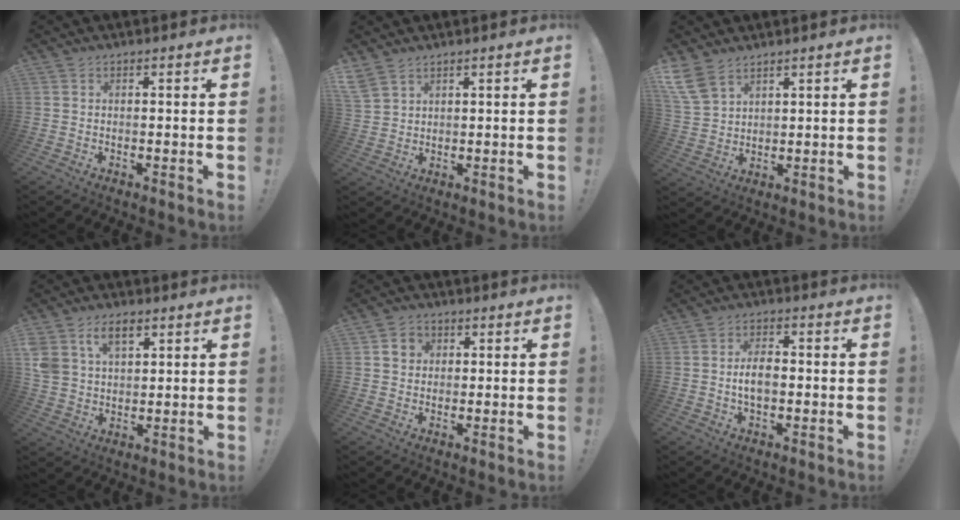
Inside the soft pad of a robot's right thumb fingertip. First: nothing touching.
{"total": 4.5, "force": [3.5, 2.2, 1.9], "torque": [-0.043, -0.014, 0.071]}
{"total": 8.1, "force": [5.7, 4.2, 3.9], "torque": [-0.093, -0.021, 0.118]}
{"total": 8.7, "force": [4.8, 5.6, 4.6], "torque": [-0.089, -0.008, 0.095]}
{"total": 4.4, "force": [1.3, 3.9, 1.5], "torque": [-0.016, 0.002, 0.024]}
{"total": 6.2, "force": [-0.9, 3.4, 5.1], "torque": [-0.095, 0.007, -0.019]}